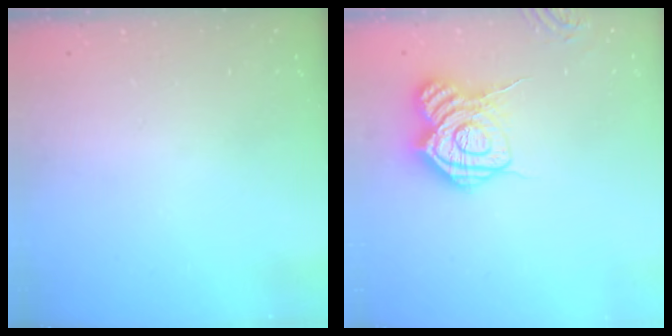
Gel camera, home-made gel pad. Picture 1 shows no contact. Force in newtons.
{"total": 16.3, "press": 16.3, "slide": 1.1}